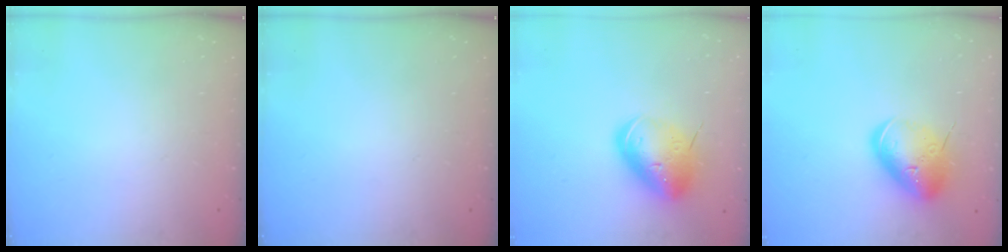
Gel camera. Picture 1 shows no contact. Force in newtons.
{"total": 0.0}
{"total": 16.4, "press": 16.2, "slide": 2.8}
{"total": 15.1, "press": 14.9, "slide": 2.5}